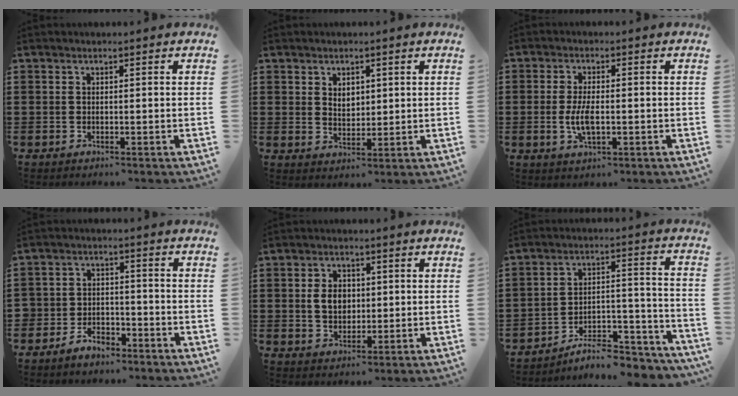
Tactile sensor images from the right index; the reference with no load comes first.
{"total": 2.6, "force": [1.5, 1.9, 1.1], "torque": [-0.018, 0.004, 0.026]}
{"total": 4.7, "force": [-0.6, 1.9, 4.3], "torque": [-0.097, -0.004, -0.017]}
{"total": 4.1, "force": [-3.6, 1.9, 0.7], "torque": [-0.015, 0.013, -0.072]}
{"total": 4.7, "force": [0.3, 3.5, 3.1], "torque": [-0.069, 0.008, -0.001]}
{"total": 7.9, "force": [-6.9, 2.0, 3.2], "torque": [-0.040, 0.019, -0.129]}